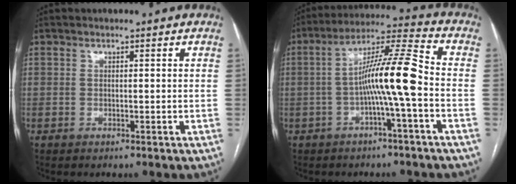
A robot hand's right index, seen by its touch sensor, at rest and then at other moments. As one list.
[{"total": 10.8, "force": [-2.1, -0.5, 10.5], "torque": [-0.184, 0.023, -0.042]}]